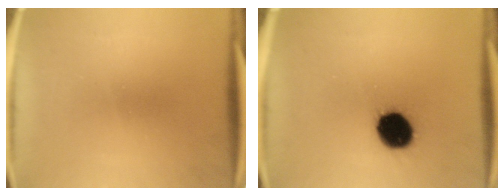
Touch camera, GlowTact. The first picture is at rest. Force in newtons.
{"total": 13.0}